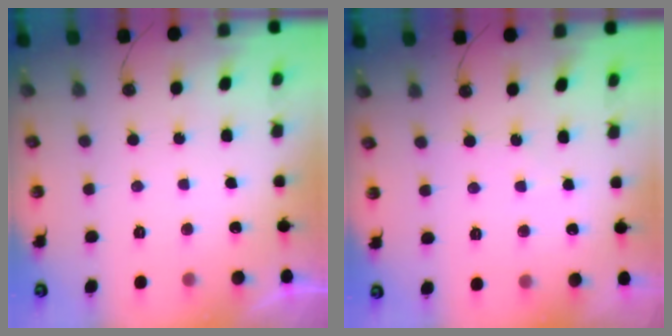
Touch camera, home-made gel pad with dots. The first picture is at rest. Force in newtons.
{"total": 3.0, "press": 3.0, "slide": 0.5}